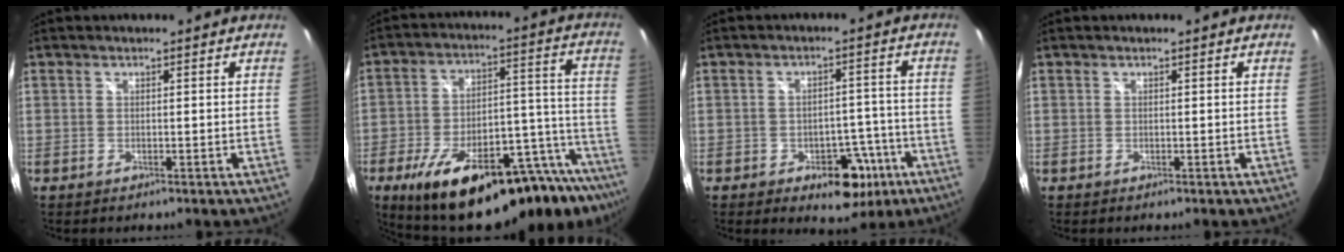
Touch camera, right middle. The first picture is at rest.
{"total": 31.9, "force": [-24.0, 8.9, 19.0], "torque": [-0.265, -0.016, -0.335]}
{"total": 8.8, "force": [-4.6, 5.6, 5.0], "torque": [-0.065, 0.019, -0.046]}
{"total": 0.0}